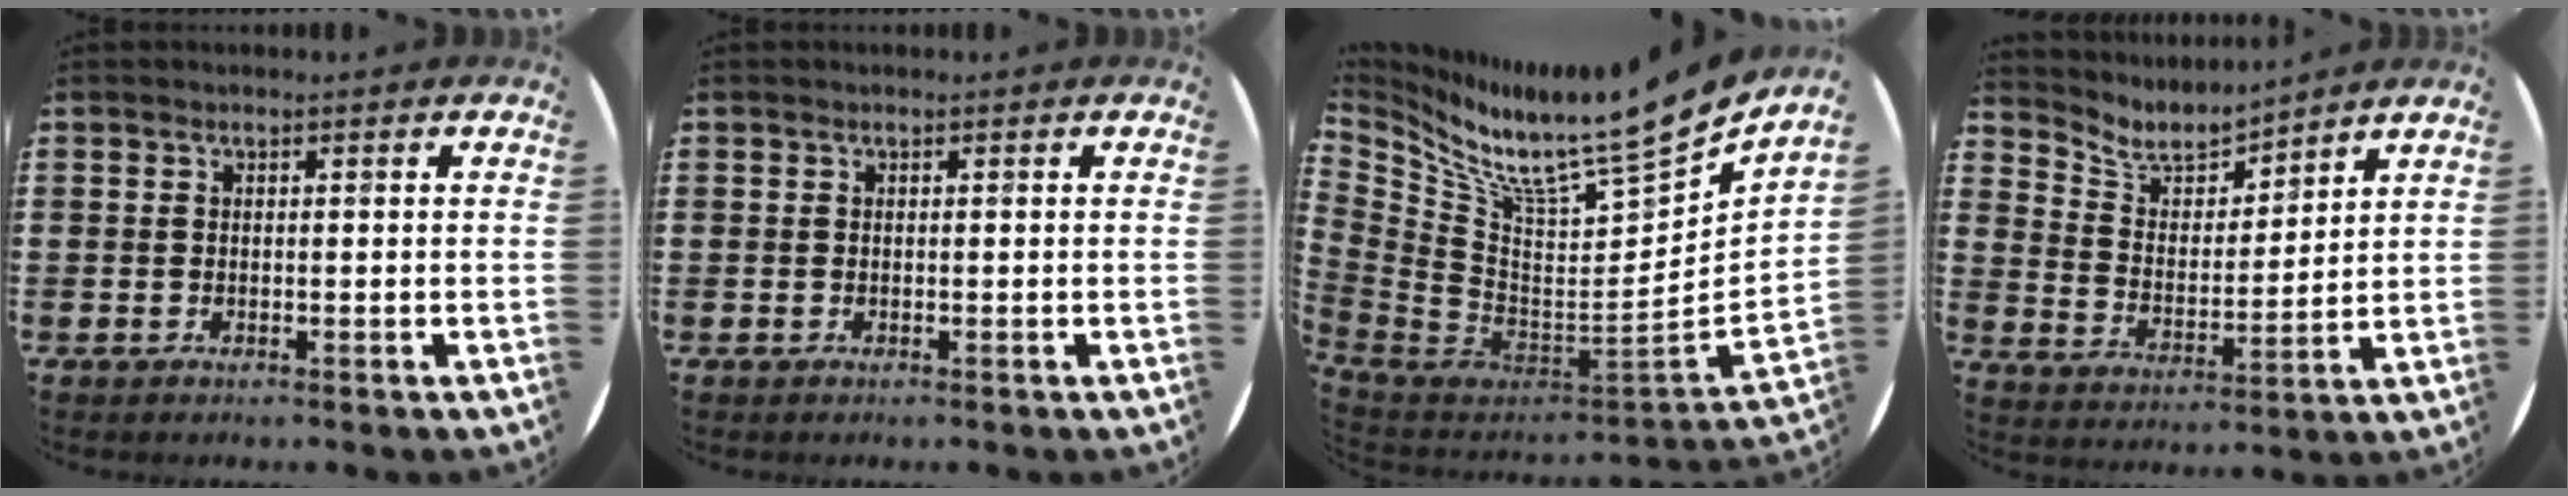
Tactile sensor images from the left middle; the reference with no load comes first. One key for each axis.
{"total": 0.0}
{"total": 11.5, "fx": 9.4, "fy": 0.1, "fz": 6.7, "tx": -0.151, "ty": -0.097, "tz": 0.148}
{"total": 6.3, "fx": 5.8, "fy": 2.1, "fz": 1.4, "tx": -0.056, "ty": -0.034, "tz": 0.101}